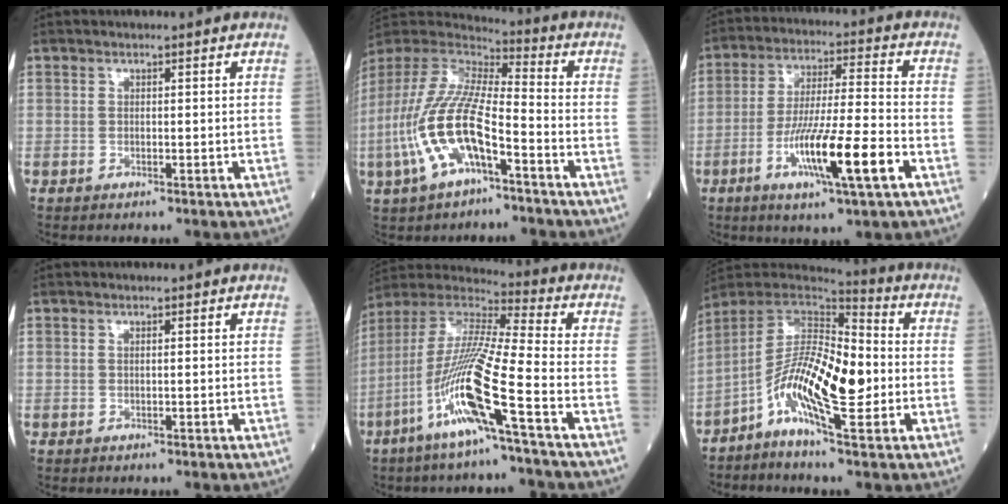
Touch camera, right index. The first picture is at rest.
{"total": 16.0, "force": [-6.1, 4.9, 14.0], "torque": [-0.311, -0.002, -0.113]}
{"total": 13.4, "force": [-5.1, 0.5, 12.3], "torque": [-0.226, -0.013, -0.088]}
{"total": 0.0}
{"total": 15.7, "force": [-6.6, -0.3, 14.3], "torque": [-0.300, -0.015, -0.132]}
{"total": 14.0, "force": [-3.2, 3.1, 13.2], "torque": [-0.246, 0.011, -0.063]}